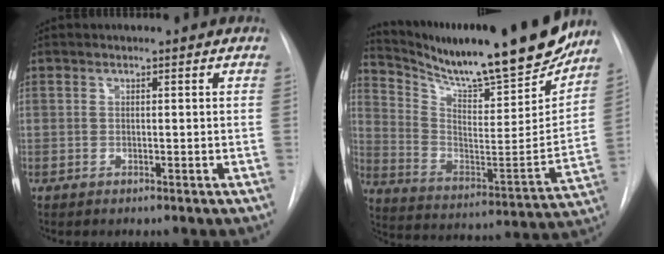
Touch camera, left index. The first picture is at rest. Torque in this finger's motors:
{"motor_torque": [0.91, -1.23, 0.29, 0.07]}